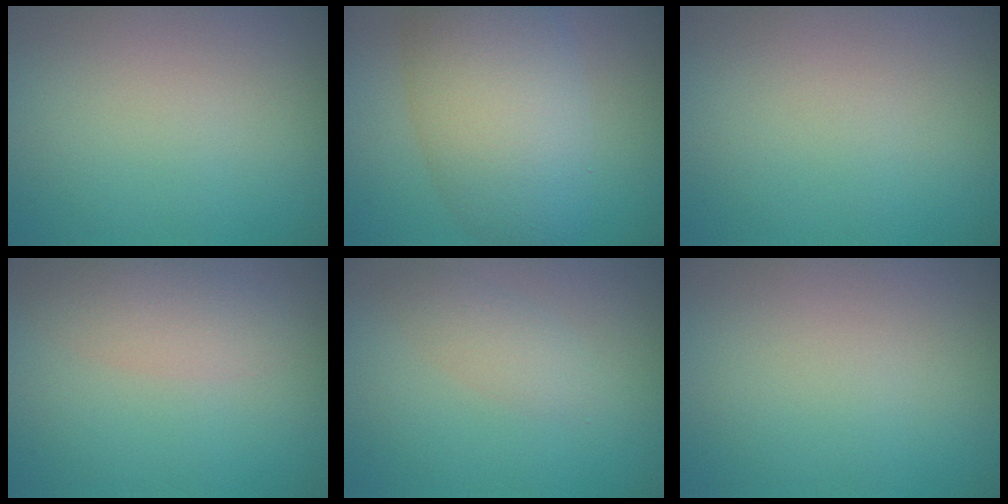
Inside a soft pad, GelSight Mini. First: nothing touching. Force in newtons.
{"total": 9.1, "press": 9.1, "slide": 0.3}
{"total": 0.0}
{"total": 2.7, "press": 2.7, "slide": 0.1}
{"total": 1.6, "press": 1.6, "slide": 0.1}
{"total": 0.0}